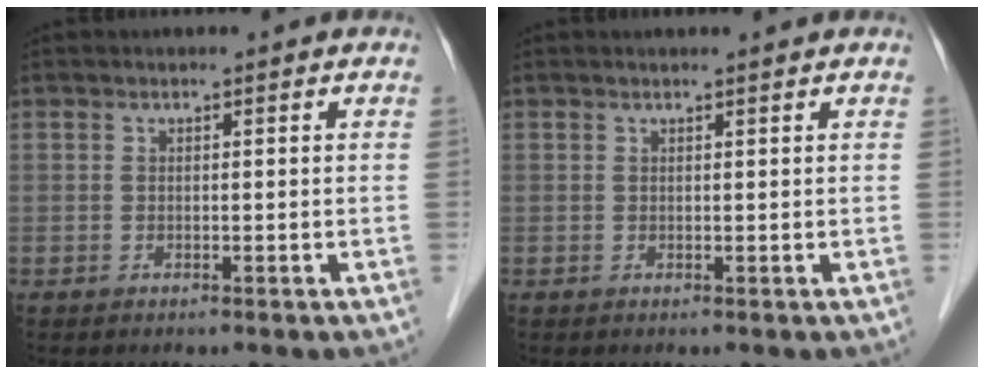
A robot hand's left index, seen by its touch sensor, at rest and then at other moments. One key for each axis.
{"total": 1.4, "fx": 1.3, "fy": -0.2, "fz": 0.5, "tx": -0.010, "ty": 0.004, "tz": 0.020}